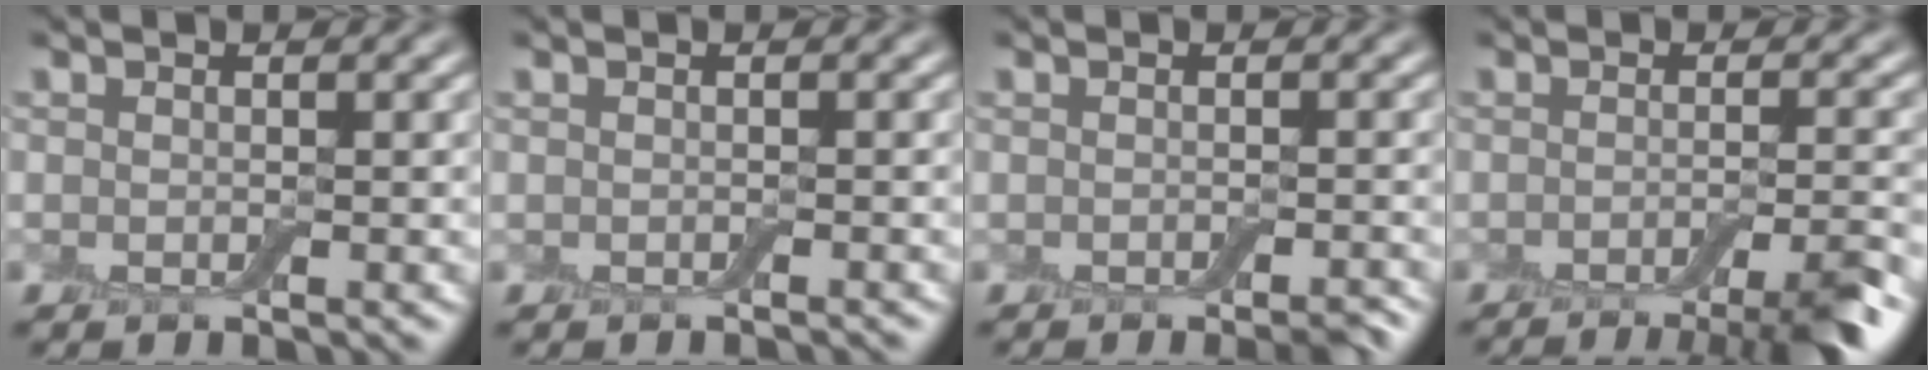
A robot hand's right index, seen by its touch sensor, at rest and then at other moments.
{"total": 0.5, "force": [-0.5, 0.0, 0.2], "torque": [-0.003, -0.004, -0.008]}
{"total": 1.6, "force": [-1.2, 0.3, 1.1], "torque": [-0.010, -0.004, -0.016]}
{"total": 6.6, "force": [-4.3, 1.4, 4.8], "torque": [-0.057, -0.008, -0.060]}